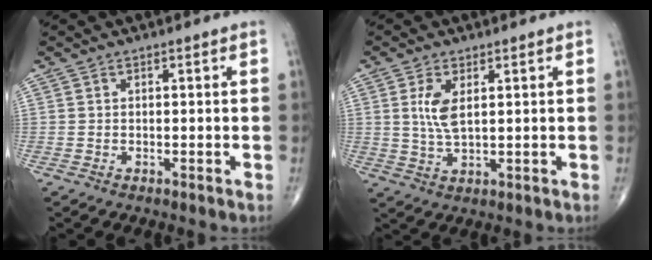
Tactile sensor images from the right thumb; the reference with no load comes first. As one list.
[{"total": 5.2, "force": [1.4, 2.3, 4.4], "torque": [-0.092, -0.009, 0.034]}]